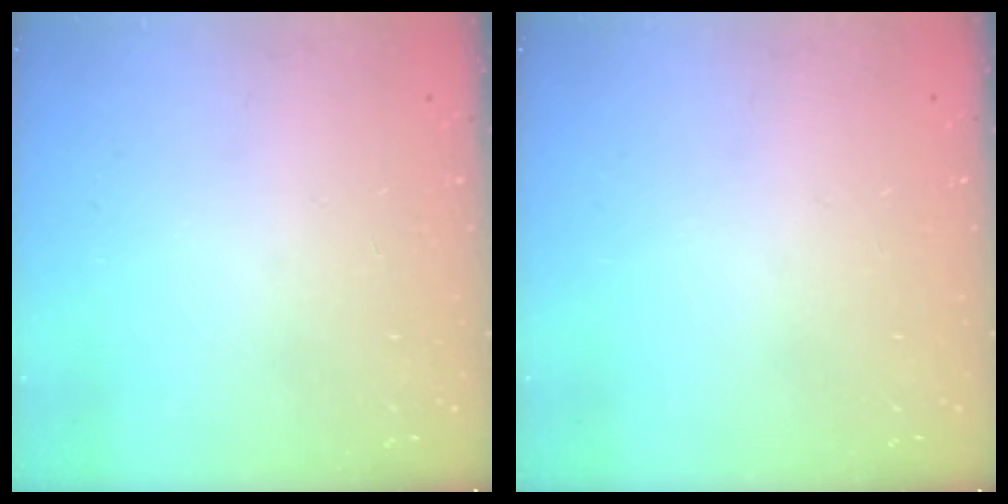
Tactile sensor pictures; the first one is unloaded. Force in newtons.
{"total": 0.0}